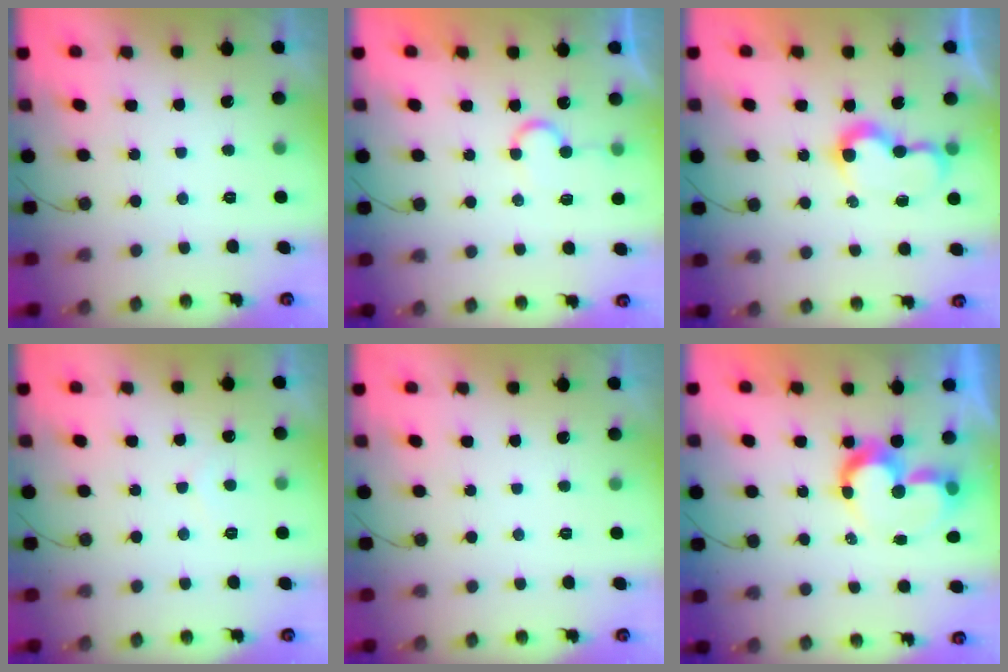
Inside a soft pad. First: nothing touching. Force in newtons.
{"total": 7.7, "press": 7.7, "slide": 0.7}
{"total": 7.2, "press": 7.2, "slide": 0.7}
{"total": 3.9, "press": 3.9, "slide": 0.3}
{"total": 0.0}
{"total": 10.3, "press": 10.3, "slide": 0.7}